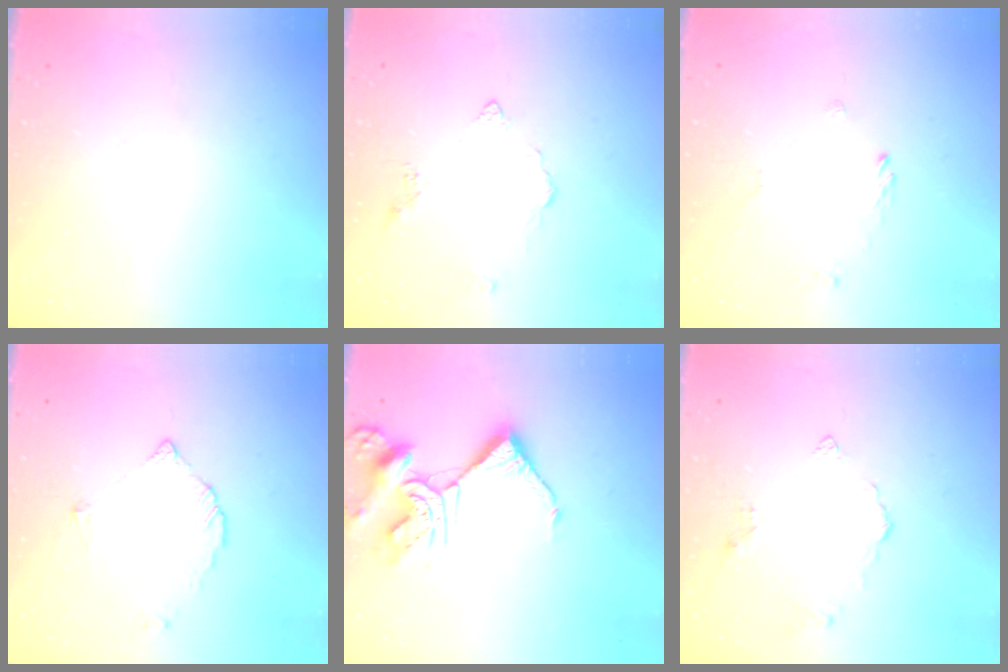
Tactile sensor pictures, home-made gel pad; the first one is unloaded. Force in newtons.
{"total": 3.5, "press": 3.4, "slide": 0.7}
{"total": 1.6, "press": 1.5, "slide": 0.5}
{"total": 2.9, "press": 2.9, "slide": 0.2}
{"total": 12.4, "press": 12.3, "slide": 1.5}
{"total": 3.6, "press": 3.5, "slide": 0.7}